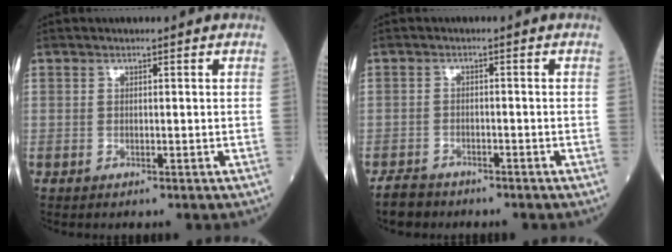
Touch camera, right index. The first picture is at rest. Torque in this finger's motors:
{"motor_torque": [-0.69, -0.21, -0.02, 0.02]}